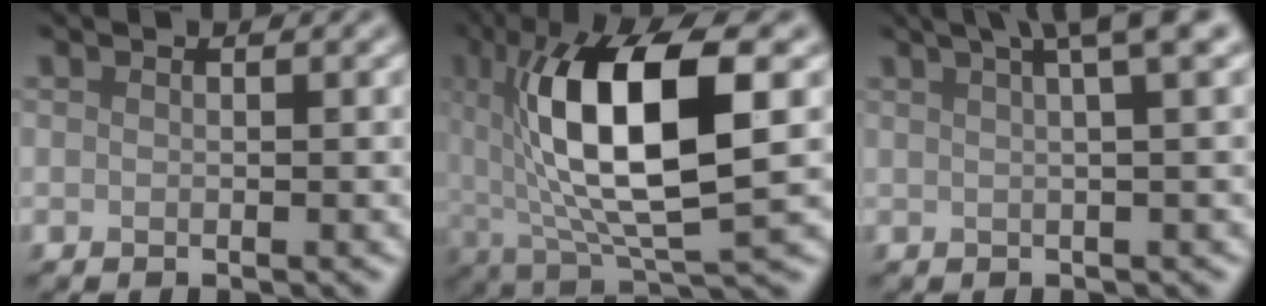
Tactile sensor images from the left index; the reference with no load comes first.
{"total": 11.8, "force": [2.0, 3.8, 11.0], "torque": [-0.190, 0.002, 0.039]}
{"total": 5.9, "force": [3.3, 1.5, 4.7], "torque": [-0.043, 0.028, 0.026]}